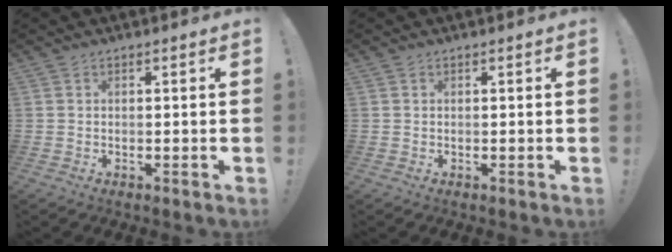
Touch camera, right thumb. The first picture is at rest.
{"total": 0.0}